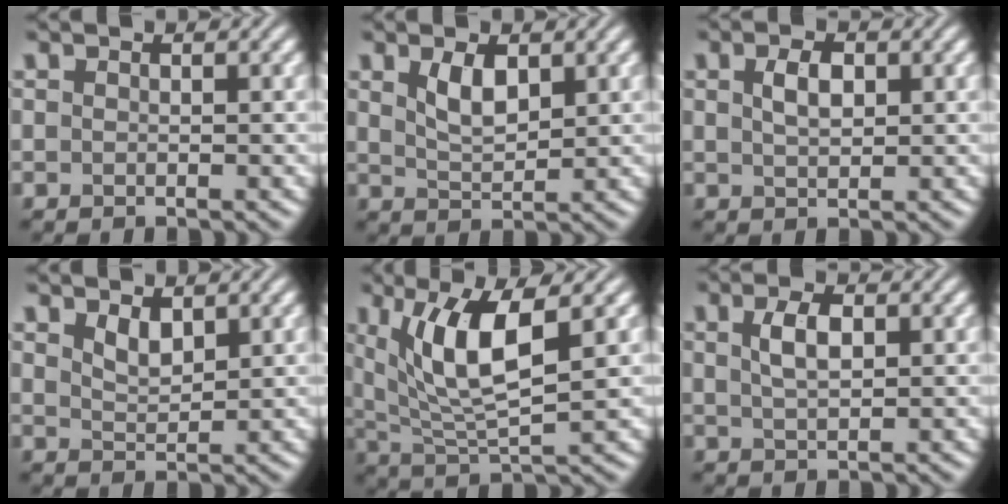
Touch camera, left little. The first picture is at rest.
{"total": 2.8, "force": [1.4, 1.2, 2.1], "torque": [-0.046, -0.002, 0.029]}
{"total": 2.3, "force": [0.7, 1.2, 1.8], "torque": [-0.039, 0.003, 0.014]}
{"total": 1.9, "force": [1.2, 0.8, 1.2], "torque": [-0.024, -0.004, 0.028]}
{"total": 7.2, "force": [2.5, 2.1, 6.5], "torque": [-0.127, -0.008, 0.052]}
{"total": 2.7, "force": [0.8, 1.3, 2.2], "torque": [-0.049, 0.003, 0.017]}